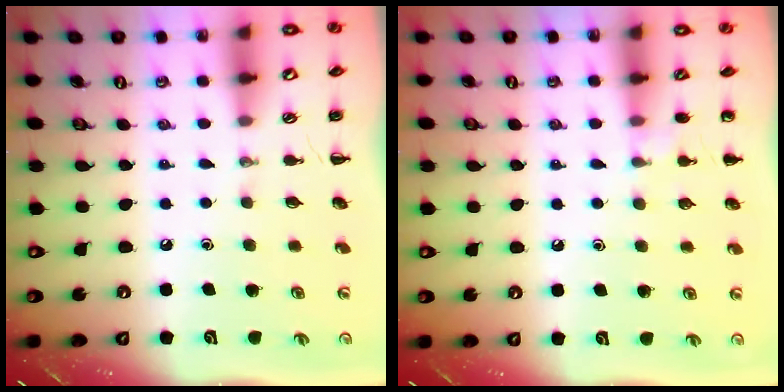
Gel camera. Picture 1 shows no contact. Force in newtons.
{"total": 6.6, "press": 6.3, "slide": 1.9}